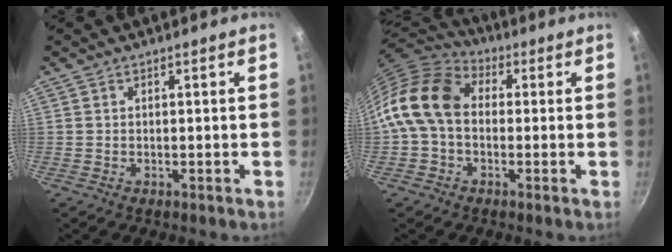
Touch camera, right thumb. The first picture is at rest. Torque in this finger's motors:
{"motor_torque": [0.53, 1.00, 0.81, -0.78, 0.29]}